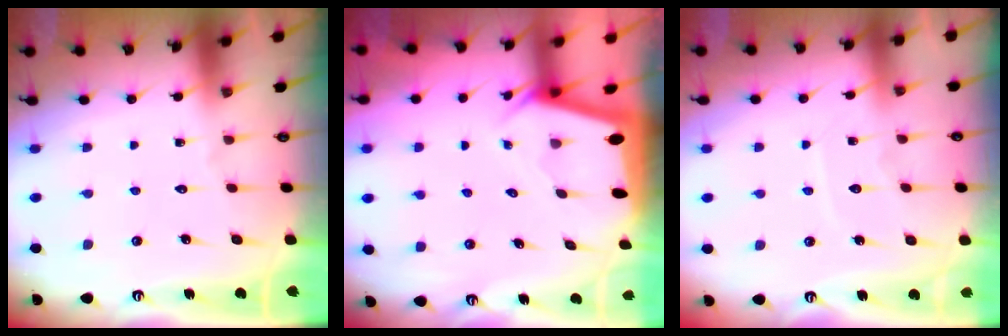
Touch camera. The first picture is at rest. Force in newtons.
{"total": 2.2, "press": 2.2, "slide": 0.0}
{"total": 5.6, "press": 5.6, "slide": 0.6}